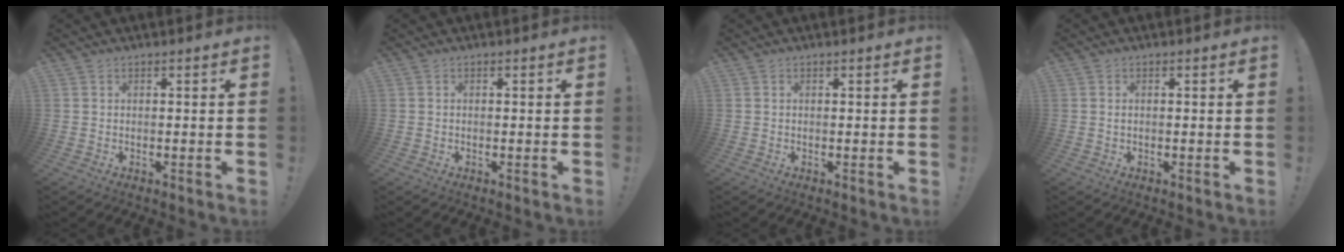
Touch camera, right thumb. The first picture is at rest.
{"total": 0.0}
{"total": 0.0}
{"total": 0.7, "force": [0.0, 0.3, 0.6], "torque": [-0.017, 0.005, 0.001]}